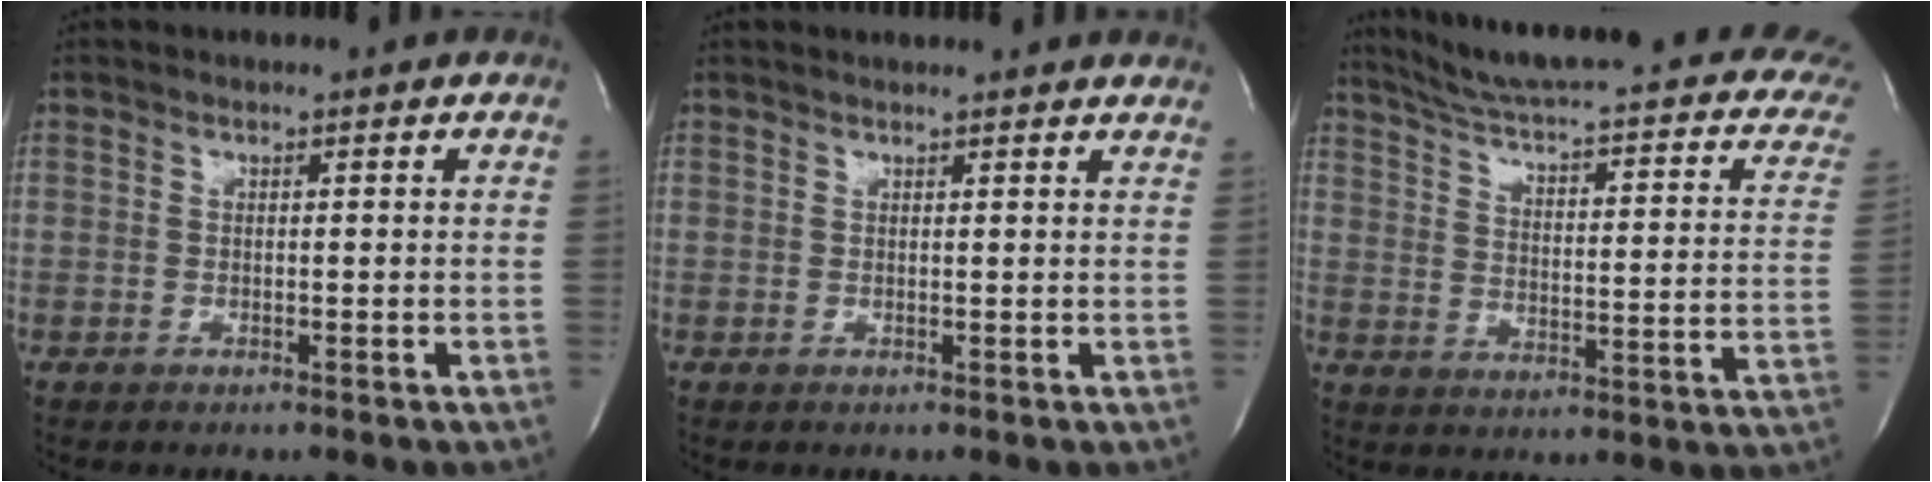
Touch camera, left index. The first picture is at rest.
{"total": 9.5, "force": [8.9, 1.3, 3.0], "torque": [-0.034, 0.017, 0.091]}
{"total": 22.3, "force": [18.7, 2.5, 12.0], "torque": [-0.172, -0.043, 0.226]}